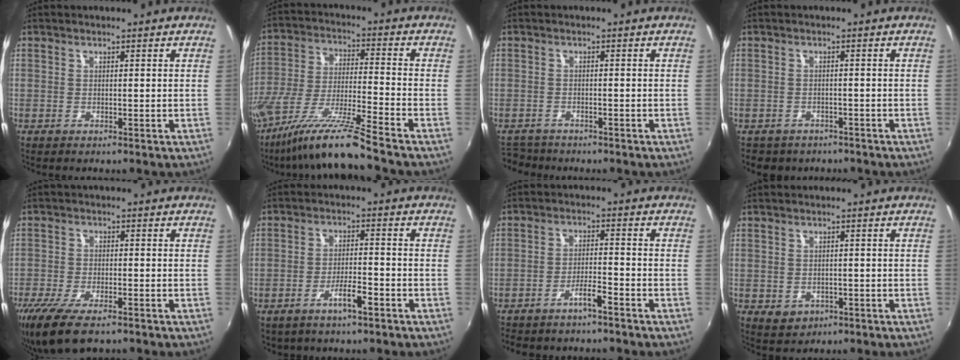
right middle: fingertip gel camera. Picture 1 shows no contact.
{"total": 14.9, "force": [-11.9, -1.6, 8.8], "torque": [-0.172, -0.027, -0.220]}
{"total": 5.0, "force": [-4.5, 2.1, 1.0], "torque": [-0.037, -0.011, -0.076]}
{"total": 4.7, "force": [-3.4, 3.0, 1.2], "torque": [-0.033, -0.014, -0.045]}
{"total": 10.8, "force": [-7.7, 3.8, 6.6], "torque": [-0.155, -0.038, -0.137]}
{"total": 4.8, "force": [-3.0, 1.5, 3.4], "torque": [-0.068, 0.001, -0.044]}
{"total": 4.4, "force": [-3.7, 0.7, 2.3], "torque": [-0.058, 0.005, -0.066]}
{"total": 3.8, "force": [-1.3, 3.1, 1.7], "torque": [-0.036, -0.008, -0.011]}